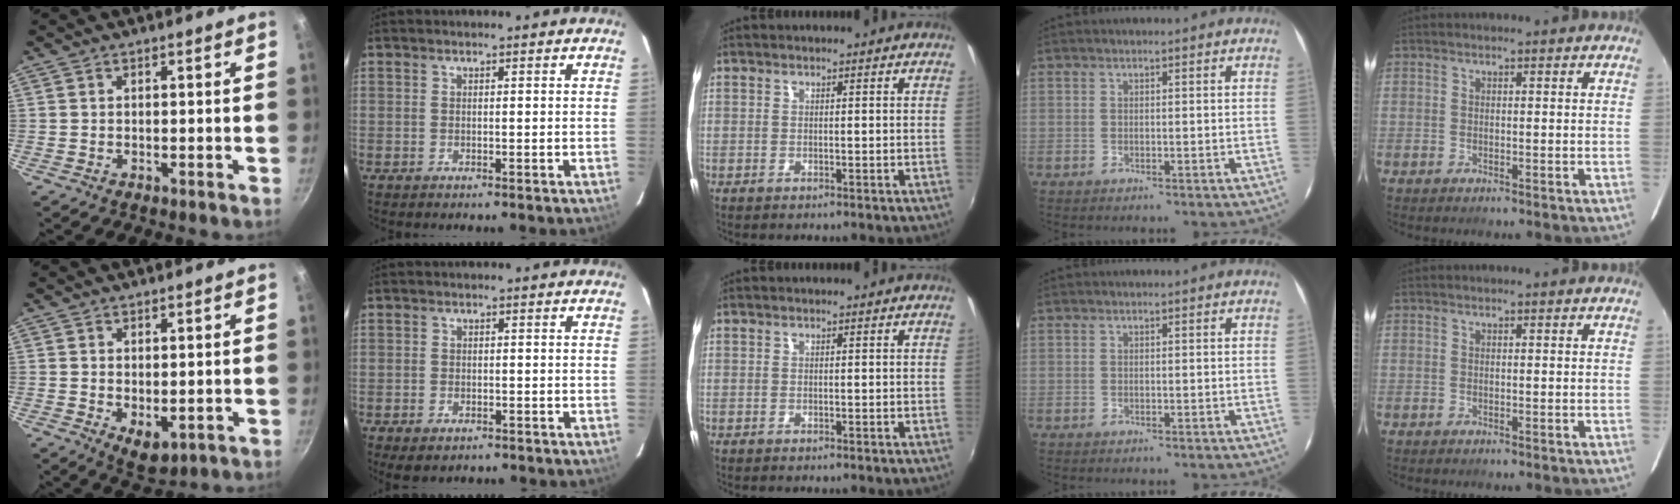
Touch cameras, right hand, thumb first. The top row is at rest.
{"thumb": {"total": 4.8, "force": [-0.3, 2.9, 3.8], "torque": [-0.046, -0.013, 0.006]}, "index": {"total": 3.1, "force": [-2.0, 1.8, 1.6], "torque": [-0.035, -0.009, -0.032]}}